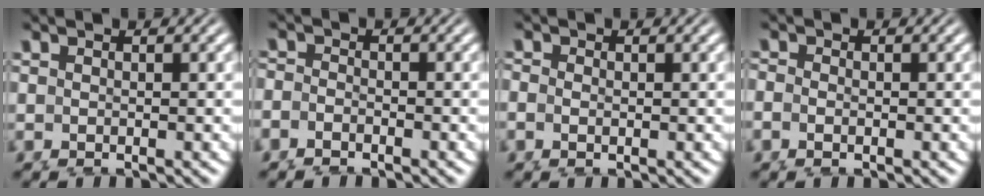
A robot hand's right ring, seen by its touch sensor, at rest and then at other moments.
{"total": 1.3, "force": [-0.9, 1.0, 0.1], "torque": [0.000, -0.011, -0.014]}
{"total": 0.9, "force": [0.1, 0.7, 0.5], "torque": [-0.015, -0.004, 0.001]}
{"total": 1.0, "force": [-0.2, 0.8, 0.4], "torque": [-0.012, -0.004, -0.004]}